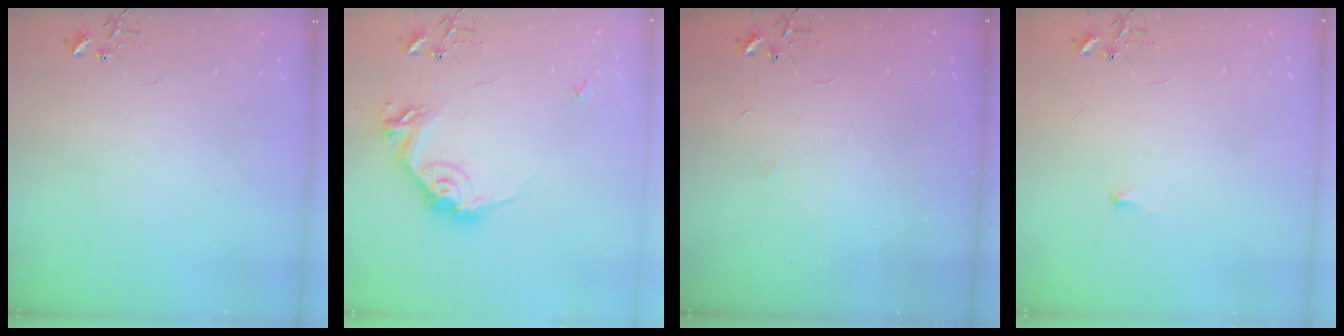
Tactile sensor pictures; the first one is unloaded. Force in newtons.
{"total": 15.8, "press": 15.8, "slide": 0.8}
{"total": 2.2, "press": 2.2, "slide": 0.3}
{"total": 3.6, "press": 3.5, "slide": 0.5}